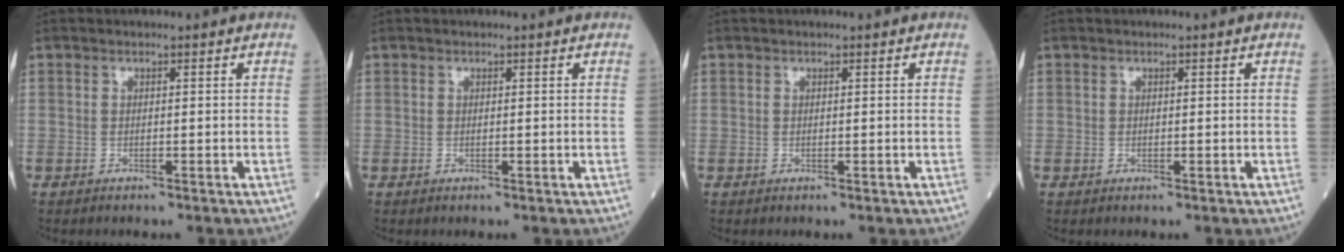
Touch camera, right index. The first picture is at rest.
{"total": 0.0}
{"total": 0.0}
{"total": 0.0}